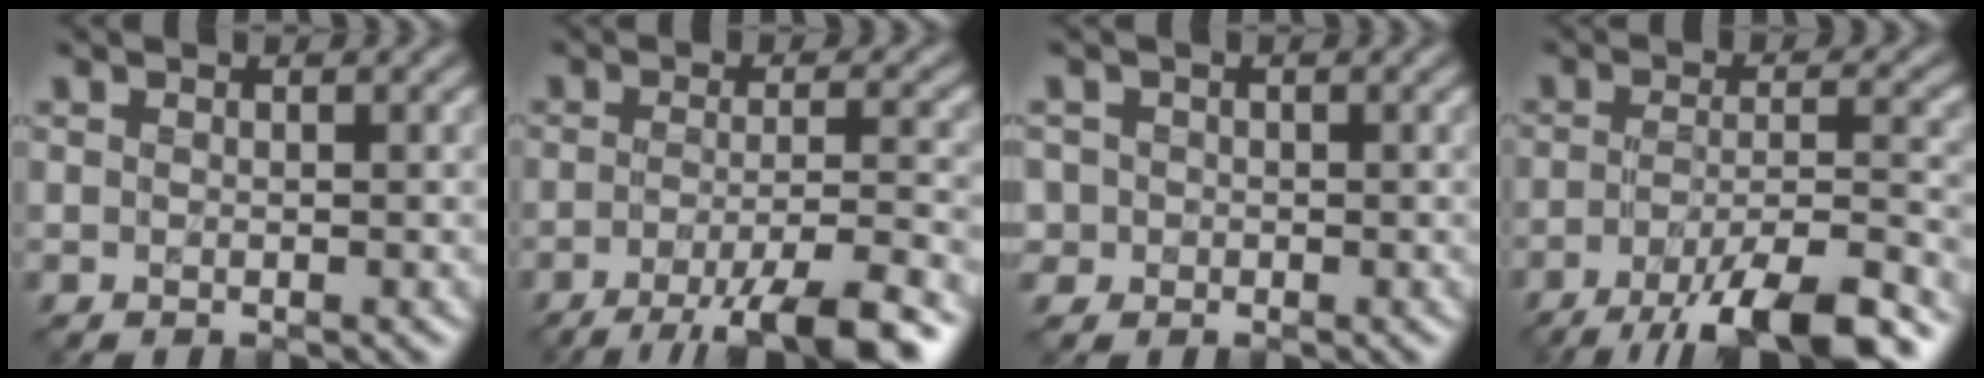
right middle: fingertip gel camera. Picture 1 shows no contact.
{"total": 8.5, "force": [-5.2, 1.7, 6.5], "torque": [-0.090, -0.004, -0.085]}
{"total": 2.1, "force": [0.0, 2.1, 0.4], "torque": [0.006, 0.009, -0.011]}
{"total": 10.4, "force": [-6.8, 2.4, 7.5], "torque": [-0.113, 0.000, -0.112]}